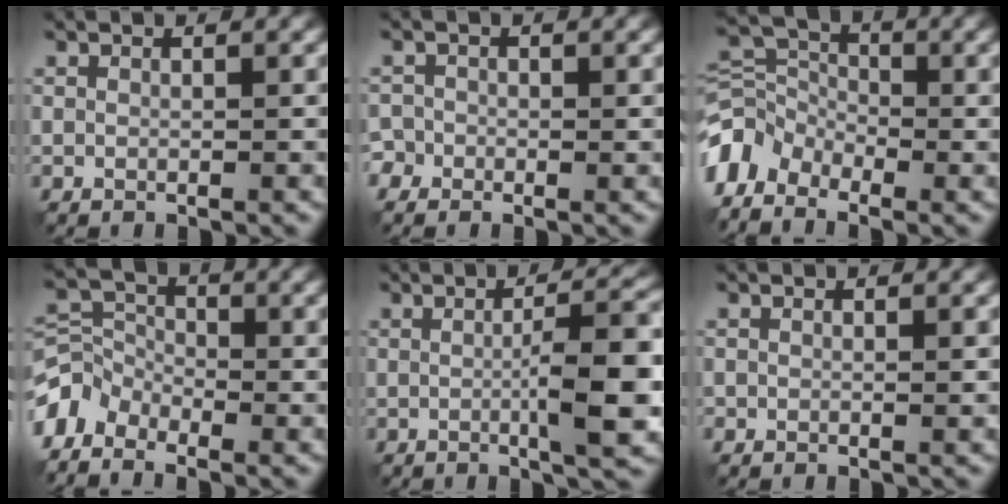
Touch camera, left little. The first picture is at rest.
{"total": 1.4, "force": [-0.6, 1.3, 0.2], "torque": [0.002, -0.005, -0.015]}
{"total": 5.2, "force": [-3.9, 2.9, 1.7], "torque": [-0.032, 0.006, -0.095]}
{"total": 4.1, "force": [-3.2, 2.4, 0.9], "torque": [-0.015, 0.006, -0.073]}
{"total": 7.3, "force": [-0.7, 1.6, 7.0], "torque": [-0.100, 0.005, -0.014]}
{"total": 0.0}